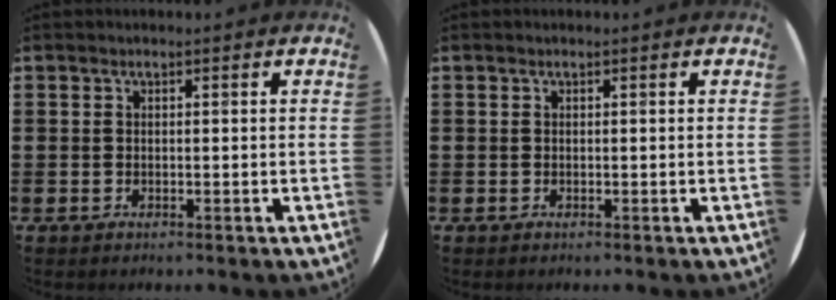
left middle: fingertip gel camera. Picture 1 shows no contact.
{"total": 0.0}